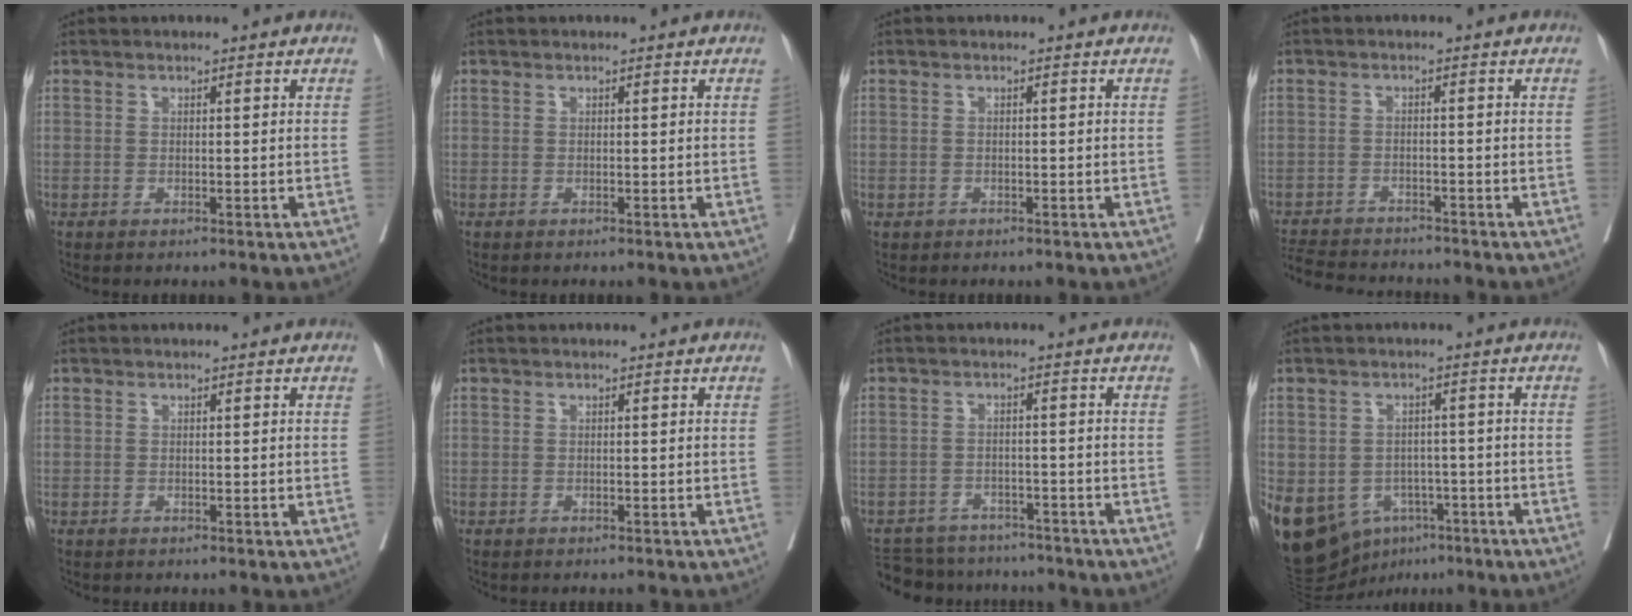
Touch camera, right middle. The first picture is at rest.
{"total": 0.0}
{"total": 0.9, "force": [-0.4, 0.8, -0.1], "torque": [-0.001, 0.006, -0.008]}
{"total": 9.3, "force": [-8.9, 1.3, 2.5], "torque": [-0.041, -0.004, -0.136]}
{"total": 0.0}
{"total": 1.7, "force": [-1.6, 0.3, 0.5], "torque": [-0.008, -0.001, -0.022]}
{"total": 11.5, "force": [-10.5, 4.3, 2.2], "torque": [-0.040, 0.011, -0.136]}
{"total": 18.0, "force": [-8.2, 13.5, 8.8], "torque": [-0.218, 0.004, -0.108]}